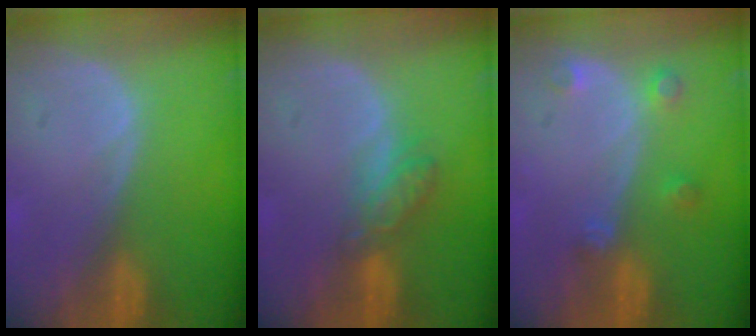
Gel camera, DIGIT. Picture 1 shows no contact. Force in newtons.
{"total": 4.3, "press": 4.1, "slide": 1.1}
{"total": 2.7, "press": 2.7, "slide": 0.3}